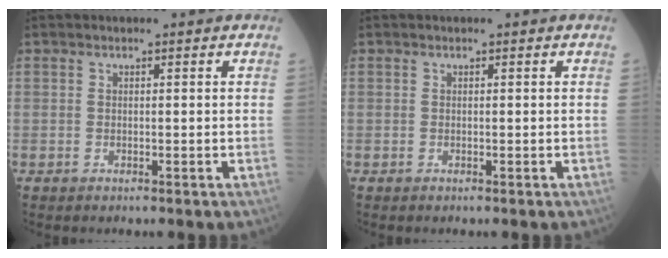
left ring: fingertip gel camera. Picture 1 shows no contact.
{"total": 0.0}